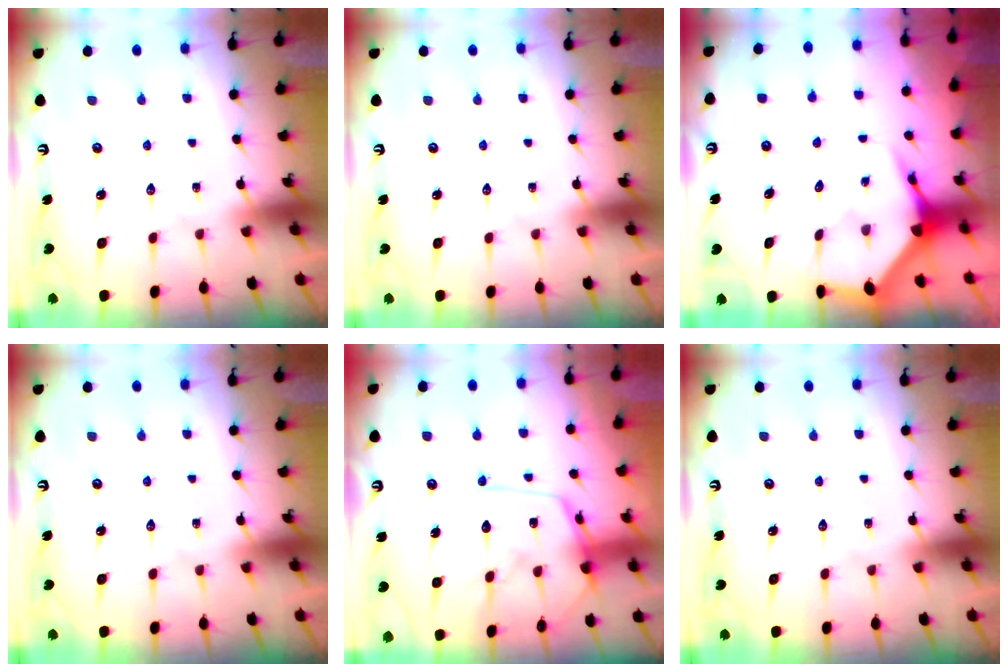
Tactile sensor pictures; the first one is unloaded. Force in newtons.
{"total": 0.0}
{"total": 3.9, "press": 3.9, "slide": 0.5}
{"total": 0.0}
{"total": 13.3, "press": 13.2, "slide": 1.1}
{"total": 0.0}